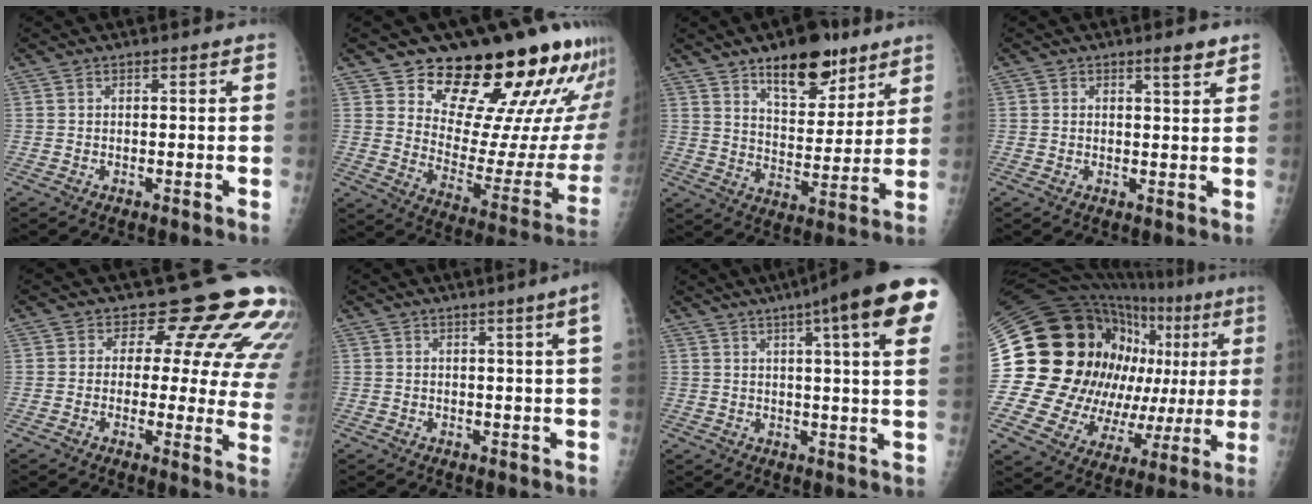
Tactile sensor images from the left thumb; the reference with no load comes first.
{"total": 24.9, "force": [18.4, 9.3, 13.9], "torque": [-0.150, -0.114, 0.255]}
{"total": 15.0, "force": [9.8, 6.8, 9.0], "torque": [-0.085, -0.061, 0.154]}
{"total": 2.8, "force": [1.8, 0.8, 2.0], "torque": [-0.022, -0.012, 0.026]}
{"total": 14.7, "force": [10.9, 6.5, 7.4], "torque": [-0.029, -0.061, 0.099]}
{"total": 3.9, "force": [1.8, -1.1, 3.3], "torque": [-0.048, -0.008, 0.028]}
{"total": 19.3, "force": [9.7, 2.4, 16.5], "torque": [-0.223, -0.007, 0.111]}
{"total": 37.4, "force": [6.4, 20.9, 30.3], "torque": [-0.461, 0.052, 0.120]}